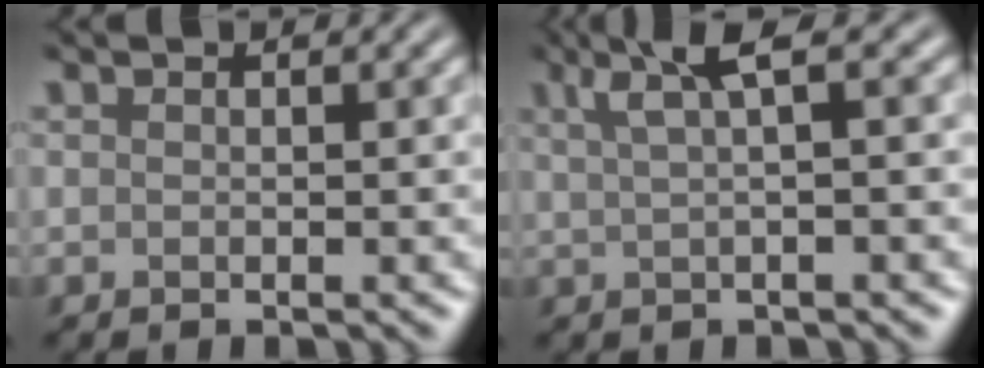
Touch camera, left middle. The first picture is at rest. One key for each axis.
{"total": 2.6, "fx": 1.3, "fy": 0.1, "fz": 2.3, "tx": -0.040, "ty": 0.018, "tz": 0.036}